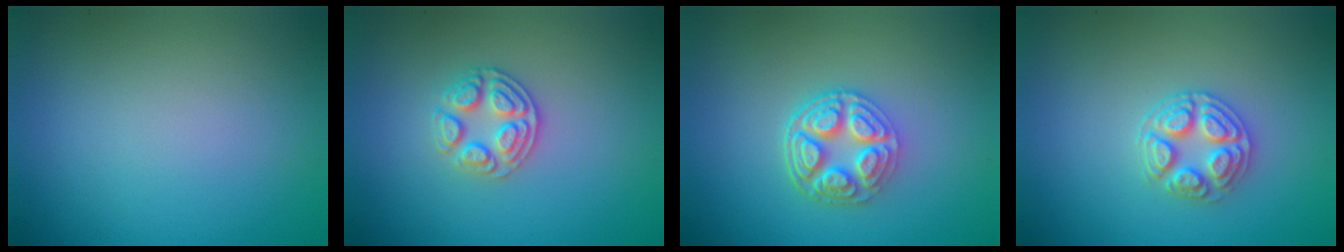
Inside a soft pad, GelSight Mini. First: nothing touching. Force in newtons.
{"total": 2.7, "press": 2.6, "slide": 0.8}
{"total": 4.7, "press": 3.7, "slide": 2.8}
{"total": 2.8, "press": 2.7, "slide": 0.9}